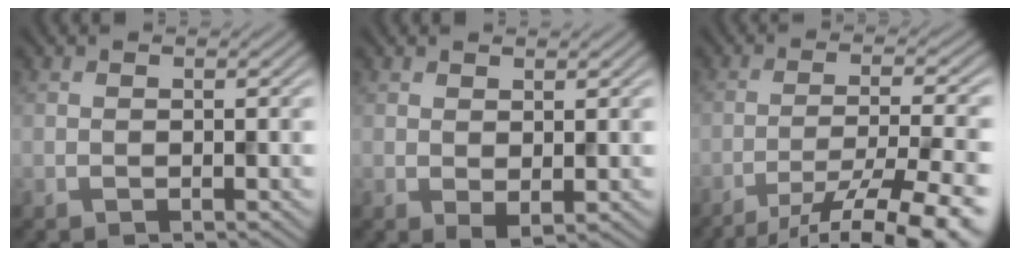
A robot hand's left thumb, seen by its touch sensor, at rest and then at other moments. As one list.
[{"total": 1.4, "force": [0.6, 0.7, 1.1], "torque": [-0.022, -0.006, 0.014]}, {"total": 14.5, "force": [-10.7, 2.7, 9.4], "torque": [-0.137, -0.012, -0.144]}]